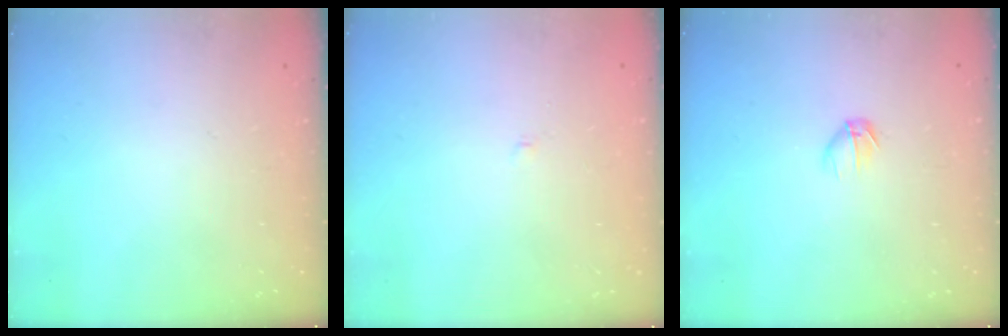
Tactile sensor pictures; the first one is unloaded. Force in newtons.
{"total": 1.9, "press": 1.9, "slide": 0.2}
{"total": 3.7, "press": 3.6, "slide": 1.1}